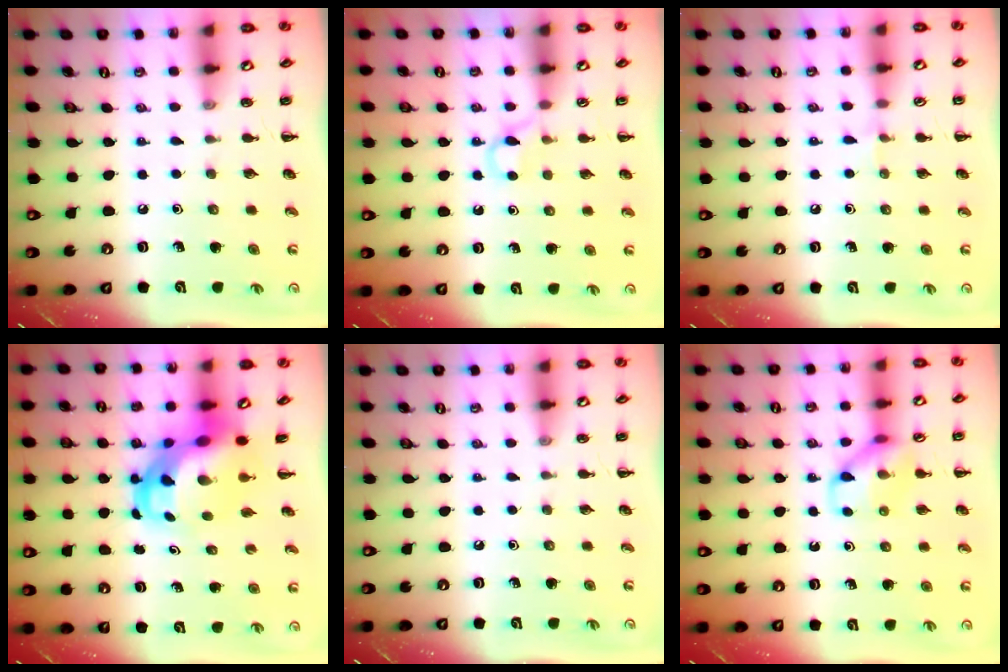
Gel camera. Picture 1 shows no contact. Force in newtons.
{"total": 3.6, "press": 3.4, "slide": 1.0}
{"total": 4.5, "press": 4.3, "slide": 1.4}
{"total": 7.2, "press": 6.9, "slide": 2.1}
{"total": 0.0}
{"total": 10.0, "press": 10.0, "slide": 0.5}